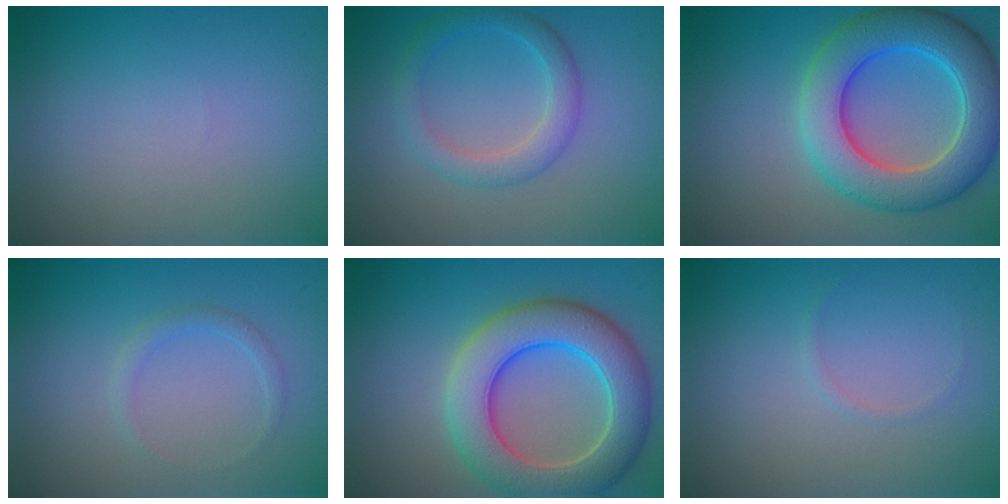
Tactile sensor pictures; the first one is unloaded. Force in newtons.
{"total": 3.0, "press": 3.0, "slide": 0.1}
{"total": 9.0, "press": 9.0, "slide": 0.3}
{"total": 1.1, "press": 1.1, "slide": 0.1}
{"total": 8.6, "press": 8.6, "slide": 0.4}
{"total": 0.5, "press": 0.5, "slide": 0.1}